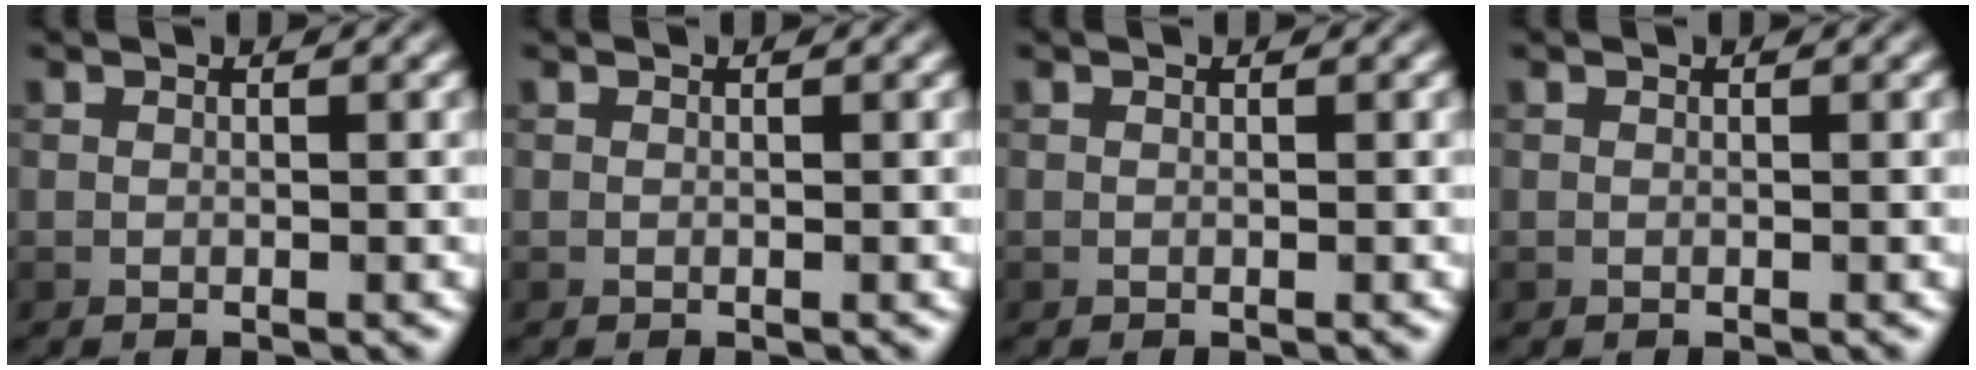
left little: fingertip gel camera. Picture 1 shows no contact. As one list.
[{"total": 0.0}, {"total": 0.0}, {"total": 0.0}]